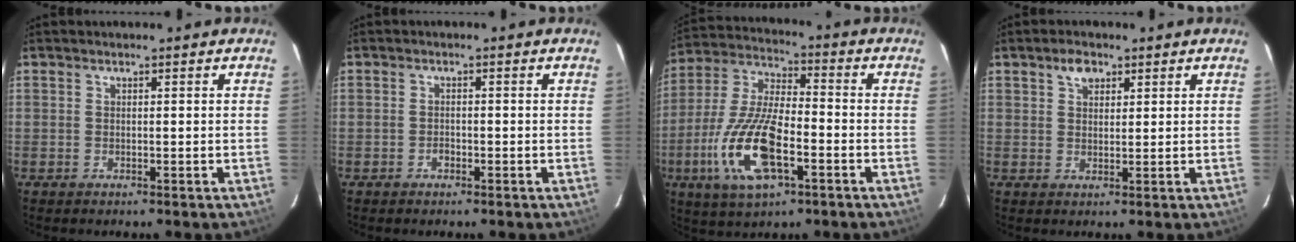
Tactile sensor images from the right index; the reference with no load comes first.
{"total": 1.1, "force": [-0.8, 0.7, 0.5], "torque": [-0.010, 0.003, -0.013]}
{"total": 17.0, "force": [-6.1, 6.4, 14.6], "torque": [-0.317, -0.013, -0.116]}
{"total": 3.3, "force": [1.9, 2.1, 1.7], "torque": [-0.026, 0.010, 0.034]}